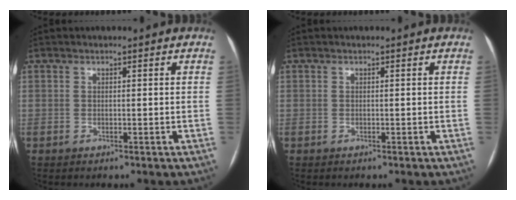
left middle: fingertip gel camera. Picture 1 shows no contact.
{"total": 0.0}